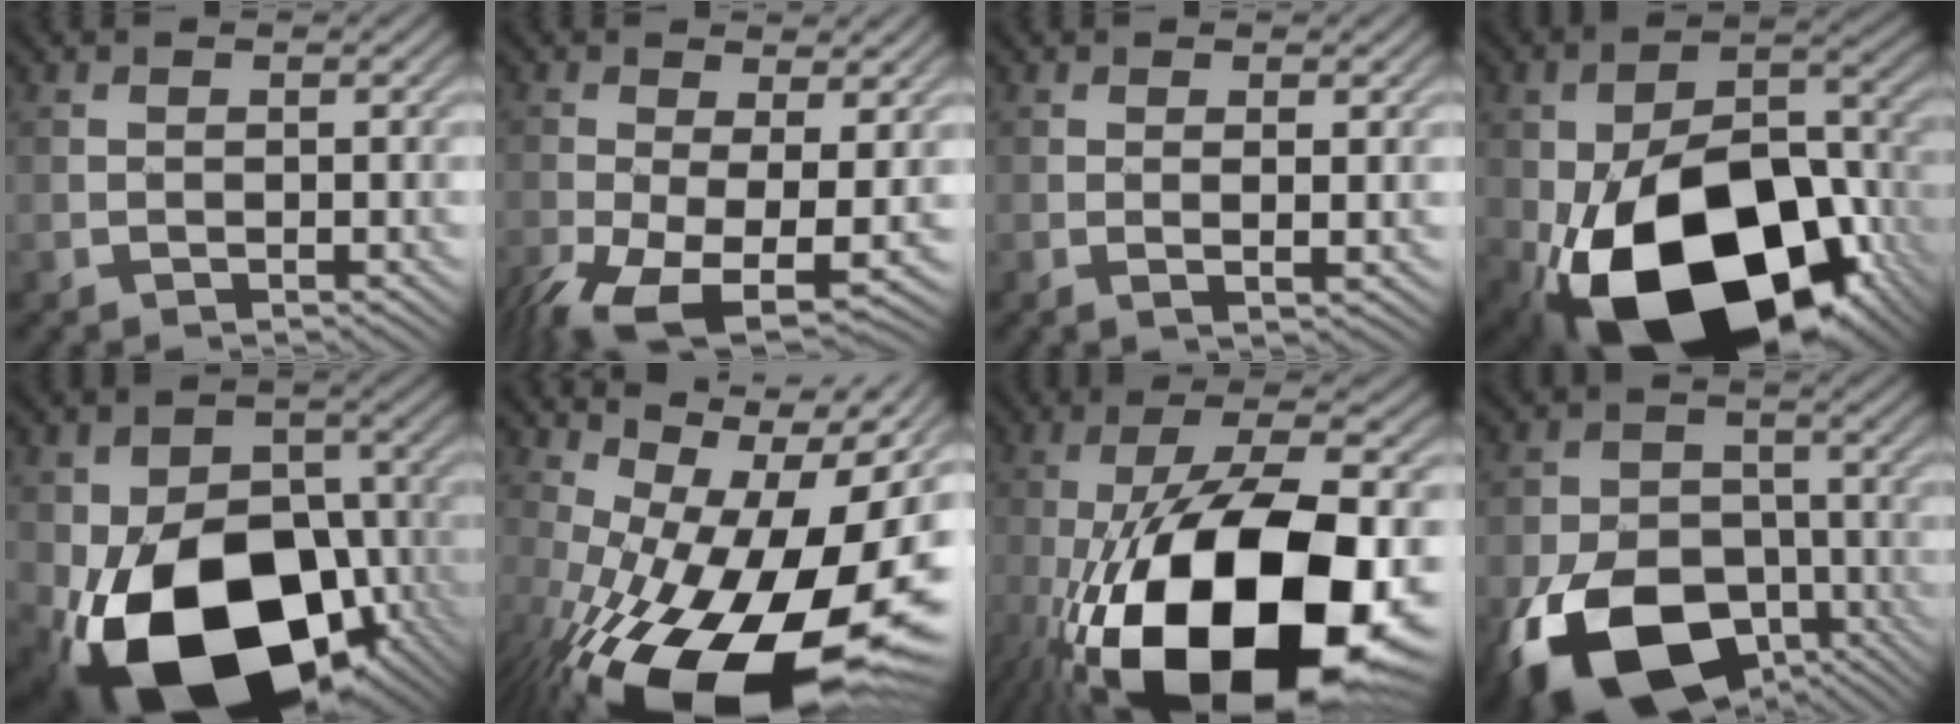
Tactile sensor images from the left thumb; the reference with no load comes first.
{"total": 10.5, "force": [-4.2, 4.3, 8.6], "torque": [-0.185, -0.039, -0.067]}
{"total": 1.7, "force": [0.4, 0.2, 1.6], "torque": [-0.033, -0.002, 0.005]}
{"total": 22.9, "force": [-9.3, 13.8, 15.6], "torque": [-0.282, -0.050, -0.119]}
{"total": 21.7, "force": [-8.9, 14.4, 13.6], "torque": [-0.243, -0.043, -0.129]}
{"total": 20.4, "force": [-4.4, 9.8, 17.3], "torque": [-0.278, -0.026, -0.068]}
{"total": 21.1, "force": [-8.2, 8.5, 17.5], "torque": [-0.318, -0.013, -0.129]}
{"total": 17.2, "force": [-8.3, 11.3, 10.0], "torque": [-0.216, -0.046, -0.139]}